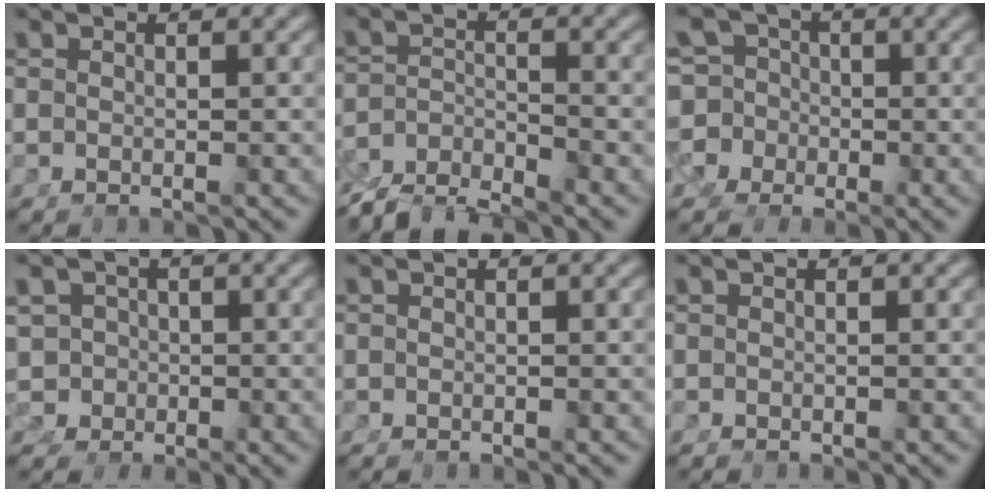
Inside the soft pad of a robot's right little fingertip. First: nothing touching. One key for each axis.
{"total": 5.7, "fx": -5.0, "fy": 1.7, "fz": 2.3, "tx": -0.025, "ty": -0.019, "tz": -0.079}
{"total": 13.1, "fx": -1.6, "fy": 12.5, "fz": 3.6, "tx": -0.124, "ty": -0.051, "tz": -0.035}
{"total": 9.7, "fx": -1.3, "fy": 9.2, "fz": 2.9, "tx": -0.089, "ty": -0.039, "tz": -0.021}
{"total": 0.0}
{"total": 0.0}